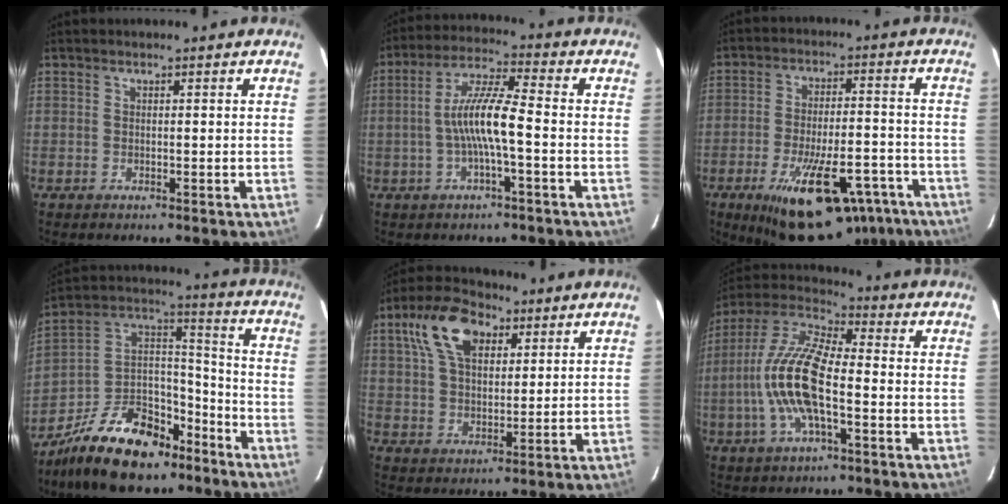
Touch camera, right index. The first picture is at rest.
{"total": 9.0, "force": [-1.8, 0.8, 8.8], "torque": [-0.178, 0.012, -0.035]}
{"total": 21.5, "force": [-13.8, 8.5, 14.0], "torque": [-0.231, -0.015, -0.191]}
{"total": 19.7, "force": [-13.2, 10.6, 10.1], "torque": [-0.209, 0.055, -0.208]}
{"total": 12.9, "force": [6.1, 7.1, 8.8], "torque": [-0.171, 0.037, 0.108]}
{"total": 15.7, "force": [-3.2, 5.3, 14.4], "torque": [-0.292, 0.000, -0.070]}